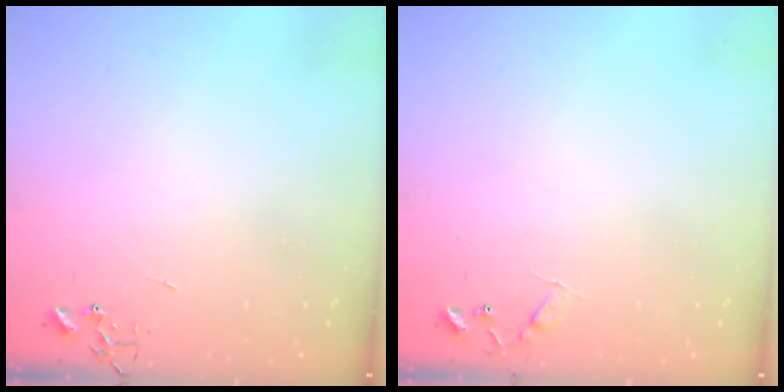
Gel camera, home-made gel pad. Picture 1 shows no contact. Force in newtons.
{"total": 6.5, "press": 6.5, "slide": 0.6}